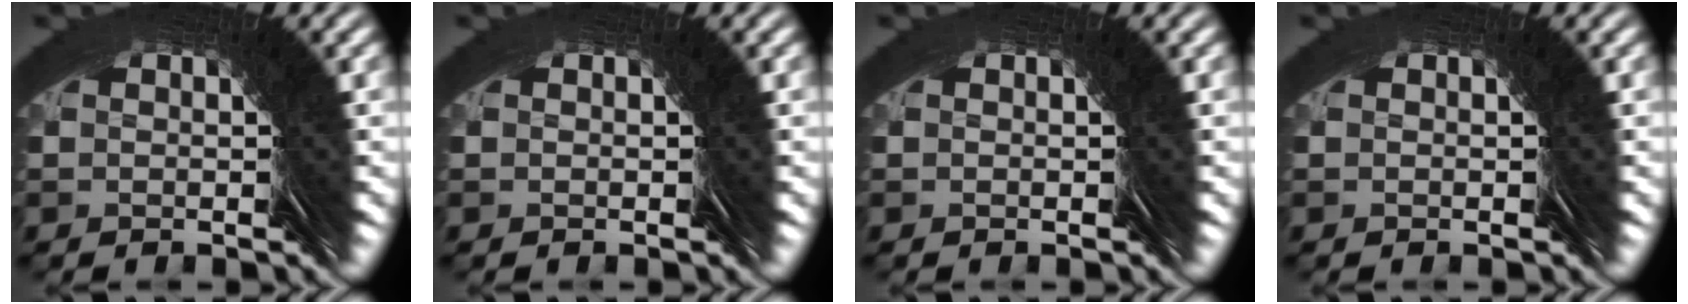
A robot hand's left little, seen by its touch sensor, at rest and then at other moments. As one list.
[{"total": 0.0}, {"total": 0.0}, {"total": 0.0}]